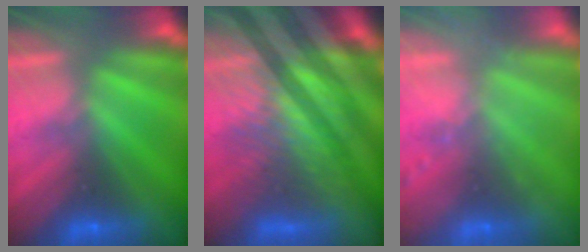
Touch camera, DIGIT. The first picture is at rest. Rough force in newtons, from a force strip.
{"total": 11.8}
{"total": 2.4}